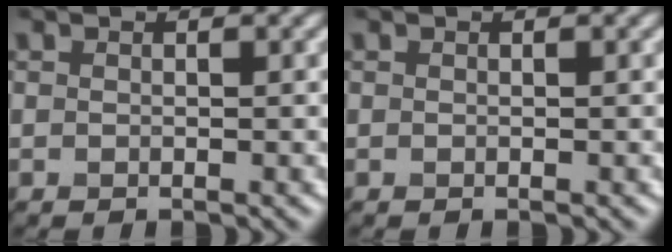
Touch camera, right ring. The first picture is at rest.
{"total": 0.0}